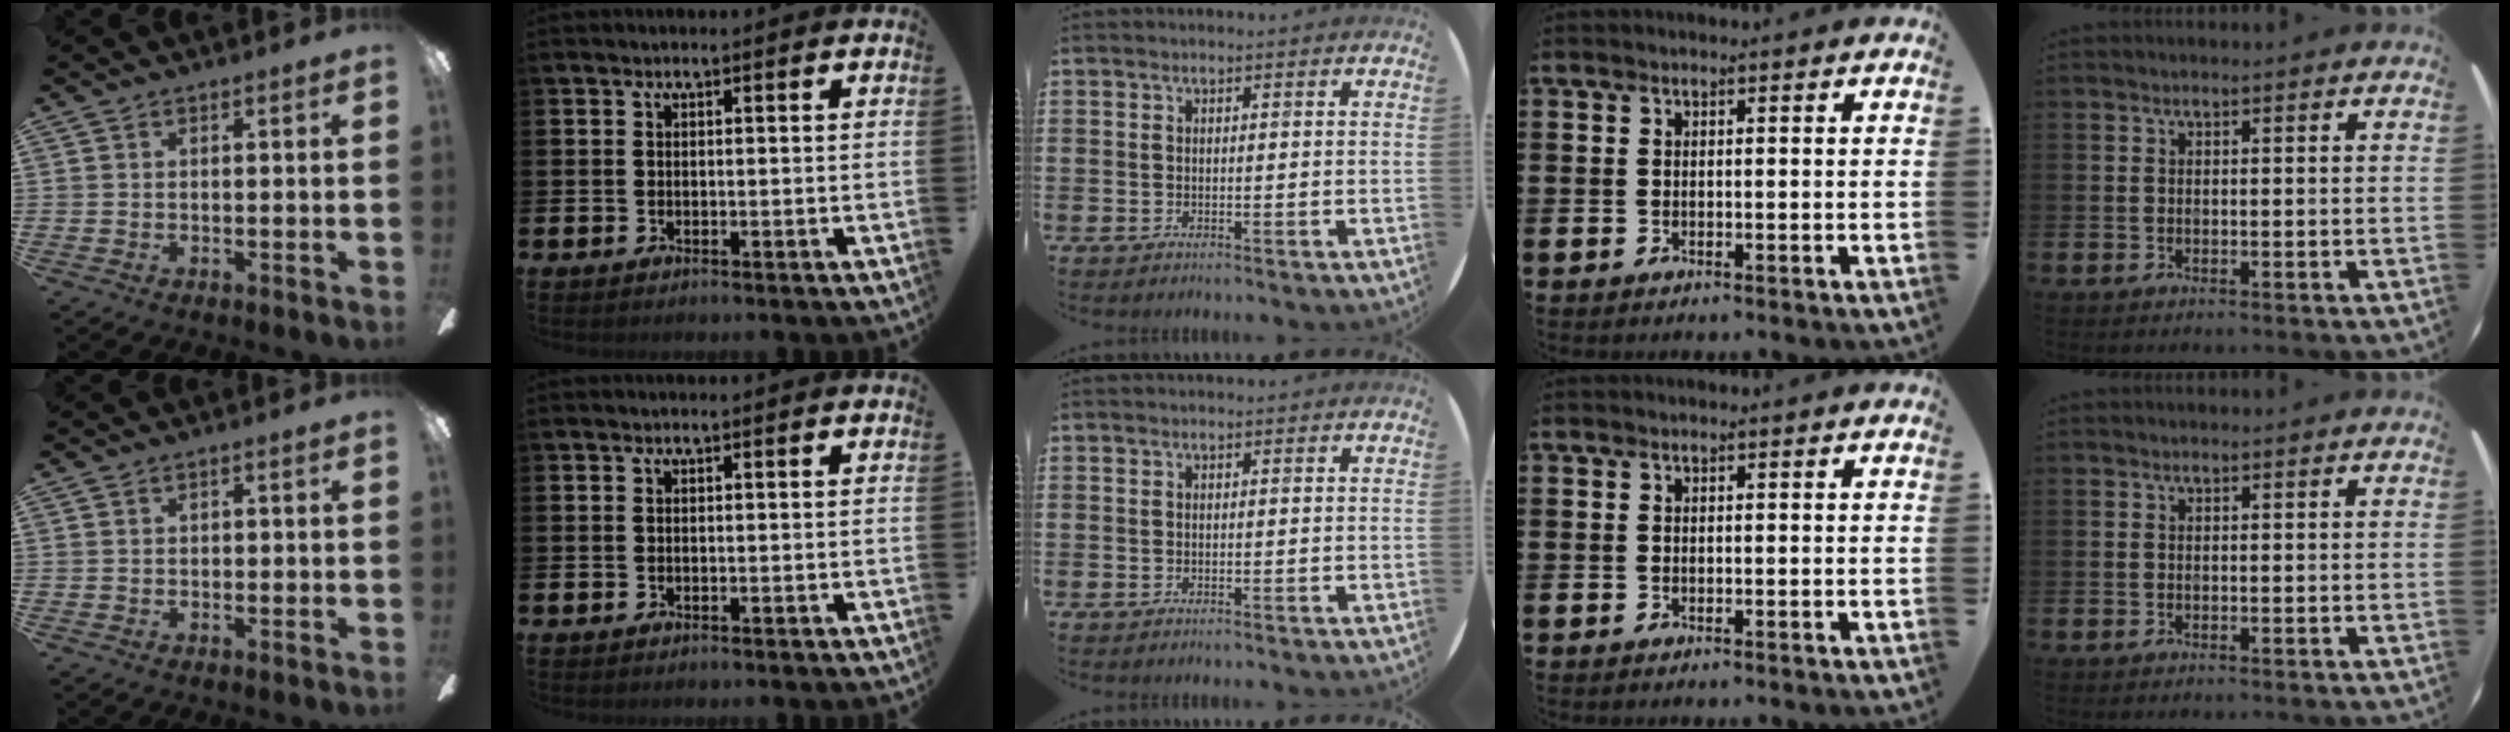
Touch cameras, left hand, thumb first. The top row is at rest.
{"thumb": {"total": 0.6, "force": [-0.1, 0.4, 0.4], "torque": [-0.006, 0.003, -0.002]}}